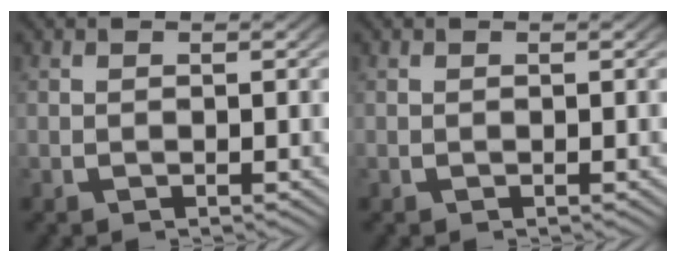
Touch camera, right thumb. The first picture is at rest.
{"total": 0.0}